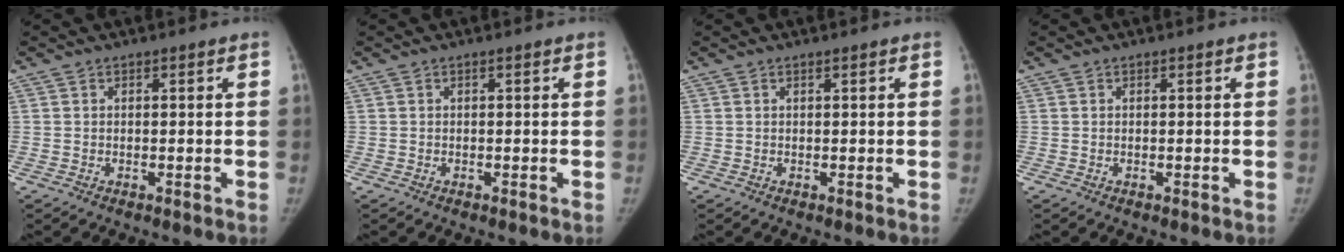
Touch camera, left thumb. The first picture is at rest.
{"total": 0.0}
{"total": 0.0}
{"total": 0.0}